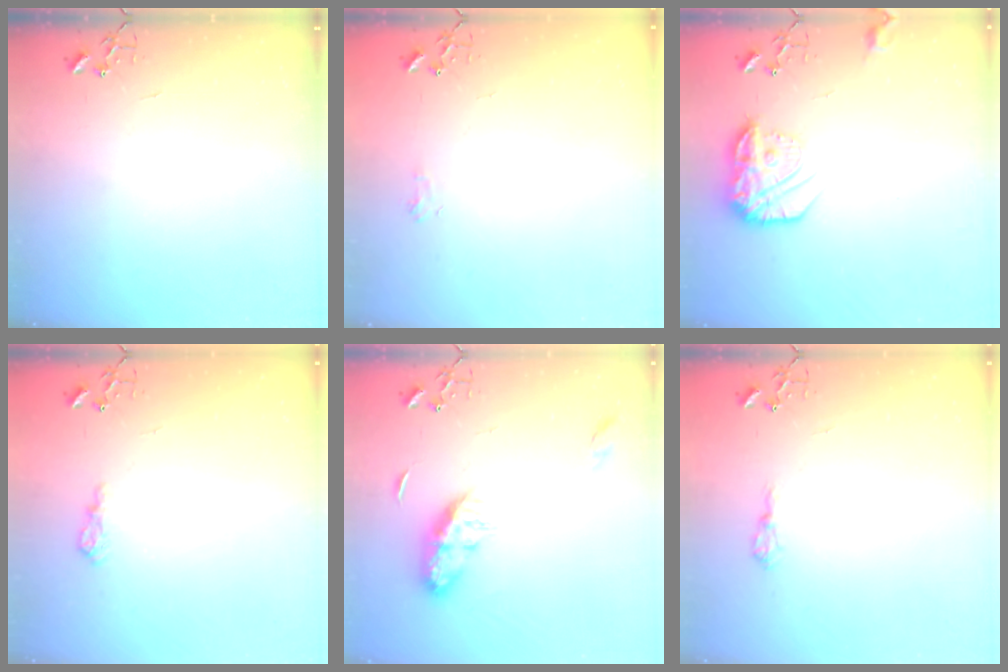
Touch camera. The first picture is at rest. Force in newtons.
{"total": 4.8, "press": 4.7, "slide": 0.6}
{"total": 15.1, "press": 15.0, "slide": 1.0}
{"total": 8.1, "press": 8.1, "slide": 1.0}
{"total": 8.8, "press": 8.8, "slide": 0.0}
{"total": 7.2, "press": 7.1, "slide": 0.6}